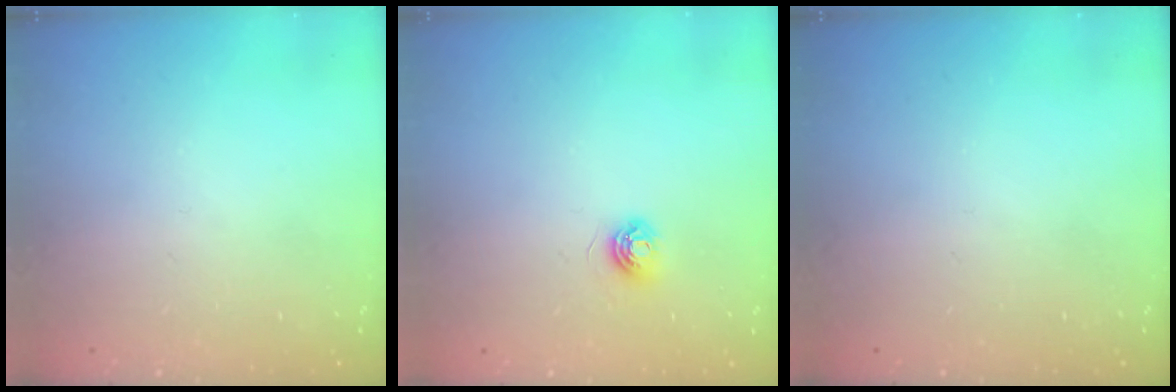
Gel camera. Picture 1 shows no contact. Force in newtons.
{"total": 5.0, "press": 4.9, "slide": 0.6}
{"total": 0.0}